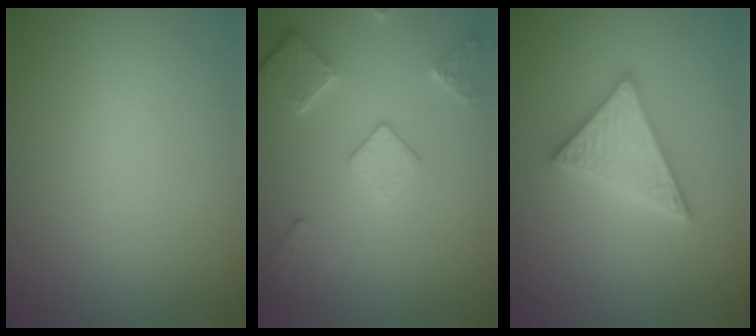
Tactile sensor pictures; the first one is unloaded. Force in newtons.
{"total": 3.3, "press": 3.1, "slide": 1.3}
{"total": 4.7, "press": 4.7, "slide": 0.6}